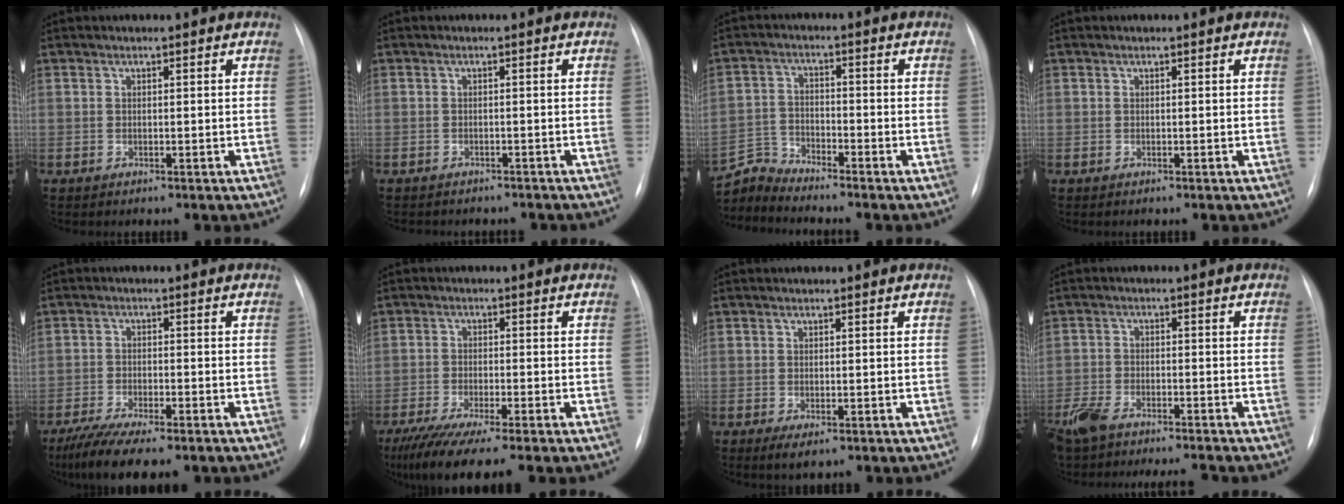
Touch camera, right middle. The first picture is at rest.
{"total": 6.0, "force": [-5.4, 2.2, 1.5], "torque": [-0.014, 0.005, -0.059]}
{"total": 5.2, "force": [-5.0, -0.9, -1.2], "torque": [0.012, -0.004, -0.099]}
{"total": 0.0}
{"total": 10.1, "force": [-7.8, 2.1, 6.2], "torque": [-0.101, -0.020, -0.123]}
{"total": 10.6, "force": [-8.0, 0.7, 6.9], "torque": [-0.110, -0.025, -0.130]}
{"total": 2.0, "force": [-1.0, 0.6, 1.6], "torque": [-0.022, -0.004, -0.012]}
{"total": 10.4, "force": [-8.8, 2.3, 5.0], "torque": [-0.089, -0.009, -0.141]}